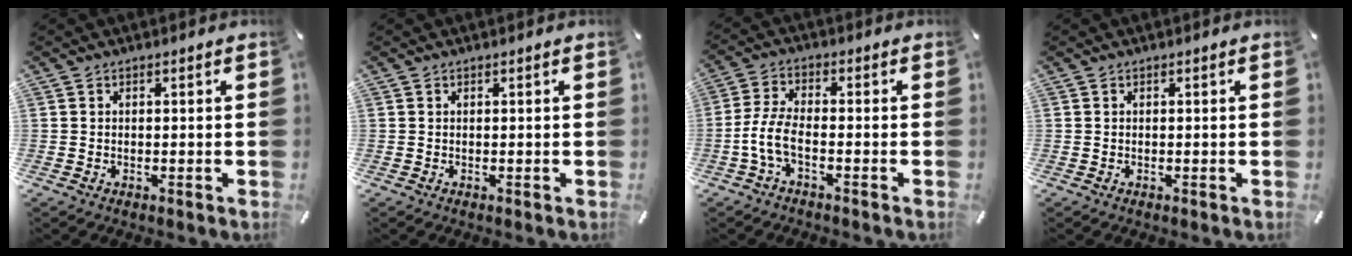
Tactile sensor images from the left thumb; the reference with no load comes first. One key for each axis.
{"total": 0.0}
{"total": 6.6, "fx": -2.6, "fy": 2.5, "fz": 5.5, "tx": -0.125, "ty": -0.005, "tz": -0.050}
{"total": 0.0}